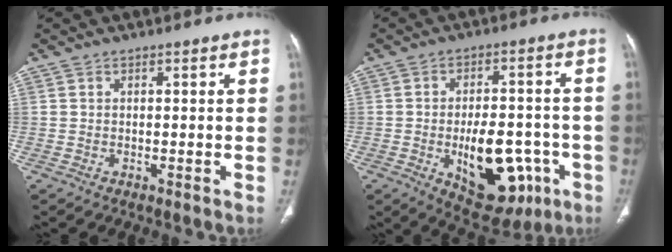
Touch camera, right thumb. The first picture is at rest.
{"total": 16.4, "force": [-5.1, 8.6, 12.9], "torque": [-0.153, 0.021, -0.054]}